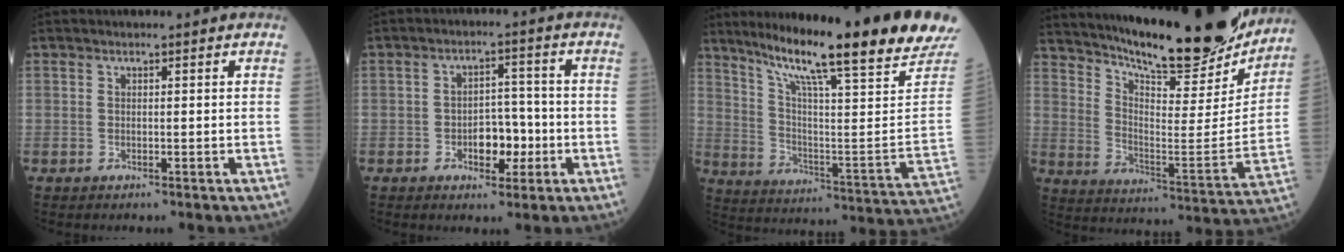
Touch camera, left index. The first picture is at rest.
{"total": 5.3, "force": [-1.8, 3.1, 3.9], "torque": [-0.054, 0.012, -0.029]}
{"total": 24.4, "force": [18.8, -0.1, 15.7], "torque": [-0.252, -0.054, 0.266]}
{"total": 26.6, "force": [23.3, 4.5, 12.1], "torque": [-0.202, -0.056, 0.324]}